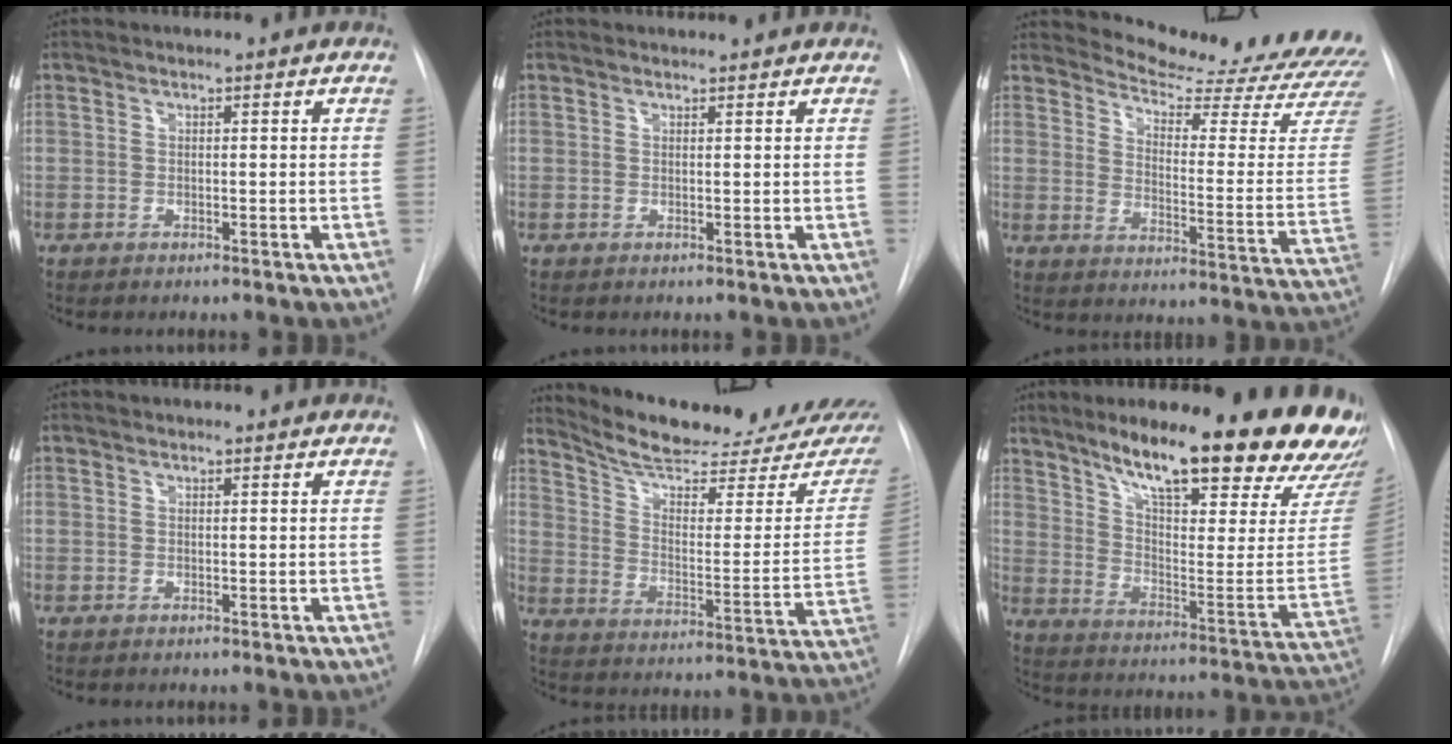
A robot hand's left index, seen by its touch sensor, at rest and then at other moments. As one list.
[{"total": 1.9, "force": [1.9, 0.3, 0.2], "torque": [-0.013, 0.015, 0.023]}, {"total": 22.1, "force": [21.3, 0.8, 5.8], "torque": [-0.089, -0.138, 0.254]}, {"total": 0.7, "force": [0.6, 0.3, 0.4], "torque": [-0.012, 0.009, 0.007]}, {"total": 22.9, "force": [20.5, 3.7, 9.5], "torque": [-0.140, -0.055, 0.279]}, {"total": 28.3, "force": [21.4, 5.1, 17.8], "torque": [-0.241, -0.053, 0.280]}]